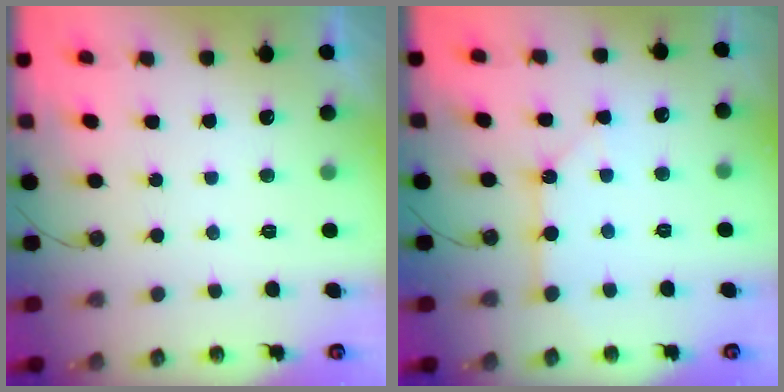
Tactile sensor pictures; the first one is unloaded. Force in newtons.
{"total": 3.9, "press": 3.9, "slide": 0.3}